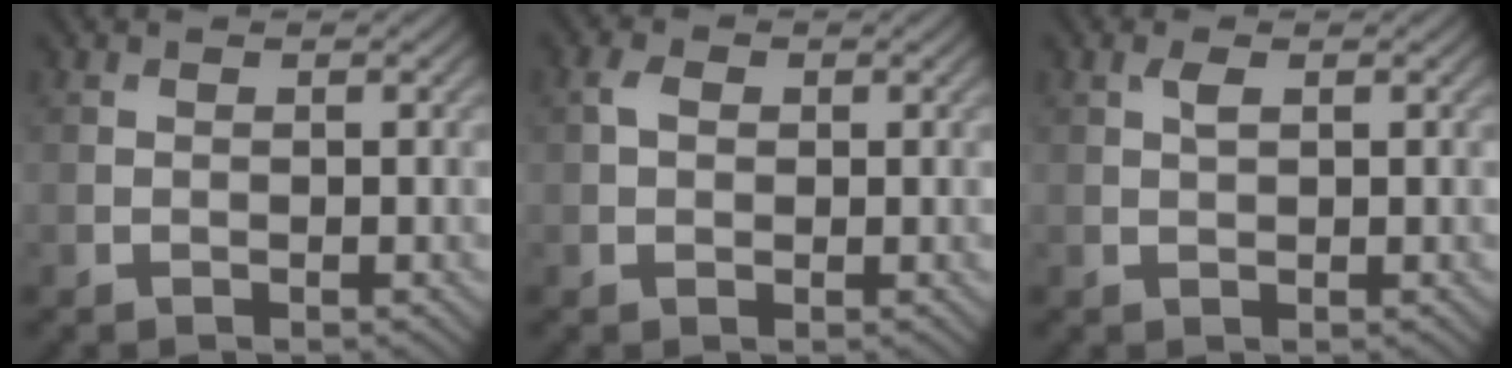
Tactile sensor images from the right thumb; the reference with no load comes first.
{"total": 1.8, "force": [0.4, 1.3, 1.2], "torque": [-0.028, 0.004, 0.004]}
{"total": 1.2, "force": [0.5, 0.4, 1.0], "torque": [-0.025, 0.001, 0.010]}